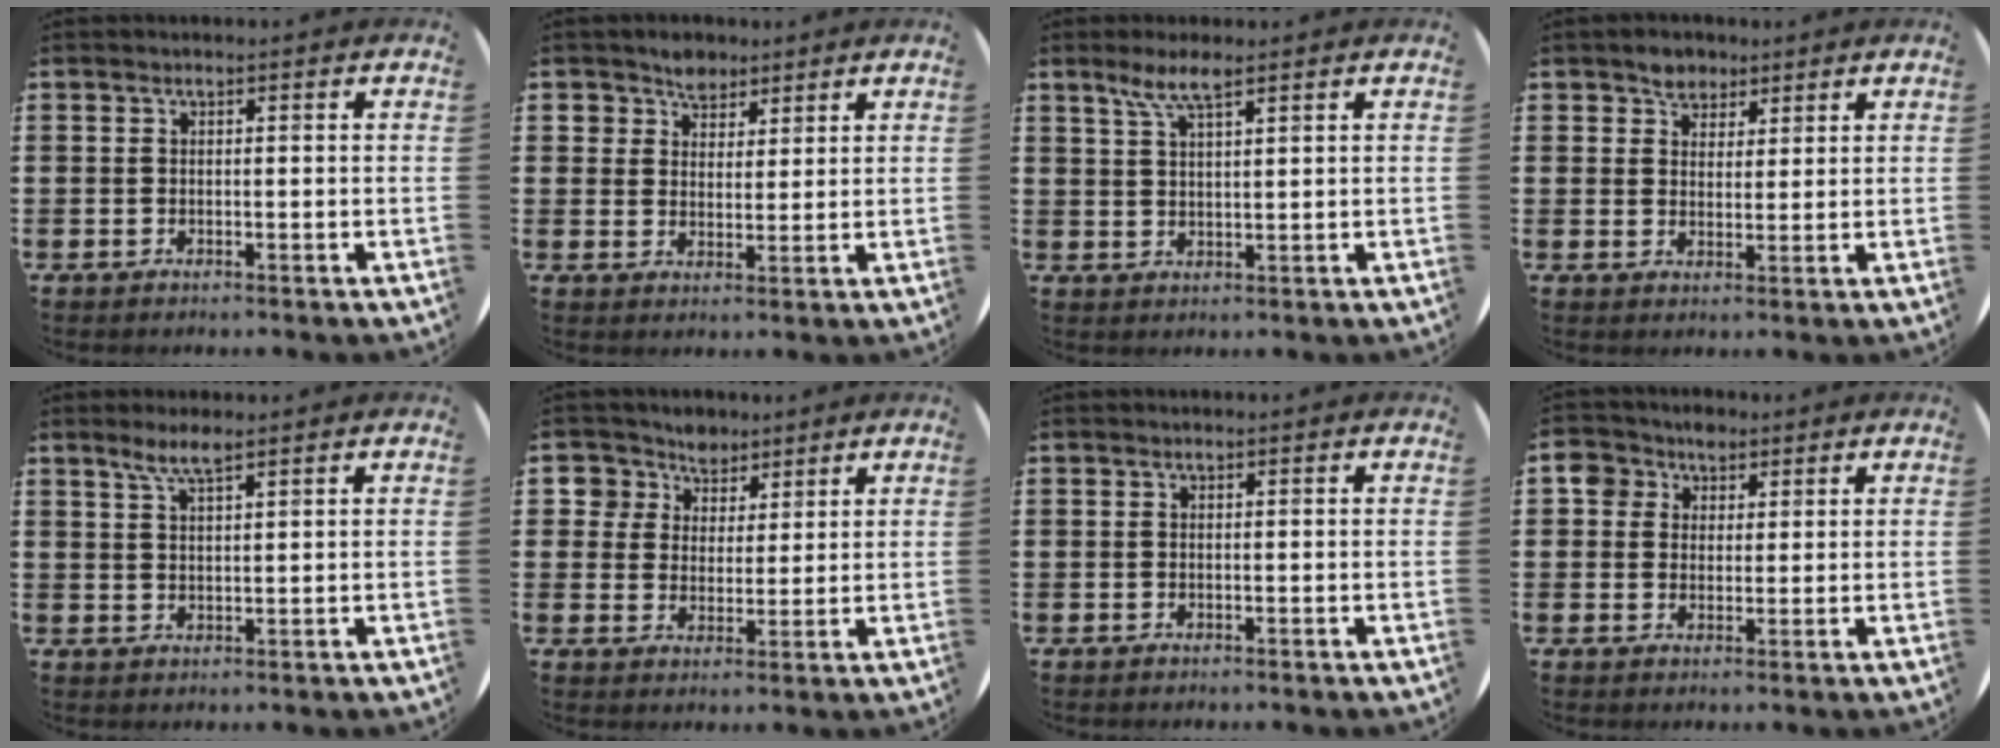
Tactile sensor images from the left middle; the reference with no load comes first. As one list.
[{"total": 3.9, "force": [3.1, 2.3, 0.2], "torque": [-0.009, 0.004, 0.056]}, {"total": 4.3, "force": [3.0, 0.9, 2.9], "torque": [-0.063, 0.007, 0.053]}, {"total": 3.3, "force": [2.6, 2.0, 0.2], "torque": [-0.003, 0.004, 0.048]}, {"total": 3.4, "force": [2.6, 0.5, 2.1], "torque": [-0.045, 0.006, 0.046]}, {"total": 5.0, "force": [3.7, 3.4, -0.3], "torque": [-0.023, 0.000, 0.067]}, {"total": 0.0}, {"total": 4.4, "force": [2.6, 3.4, 0.9], "torque": [-0.016, 0.011, 0.046]}]